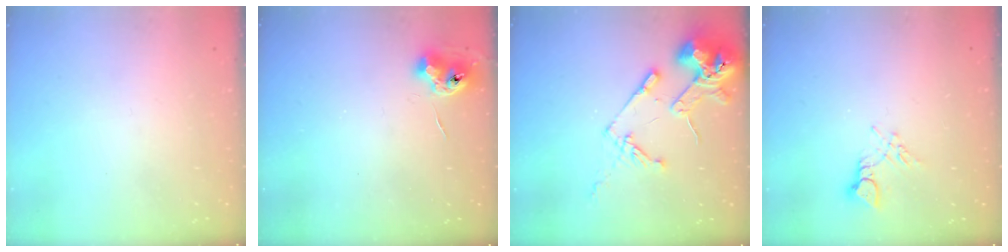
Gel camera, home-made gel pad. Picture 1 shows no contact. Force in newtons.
{"total": 7.8, "press": 7.8, "slide": 0.4}
{"total": 14.3, "press": 14.2, "slide": 2.0}
{"total": 4.5, "press": 4.4, "slide": 0.5}